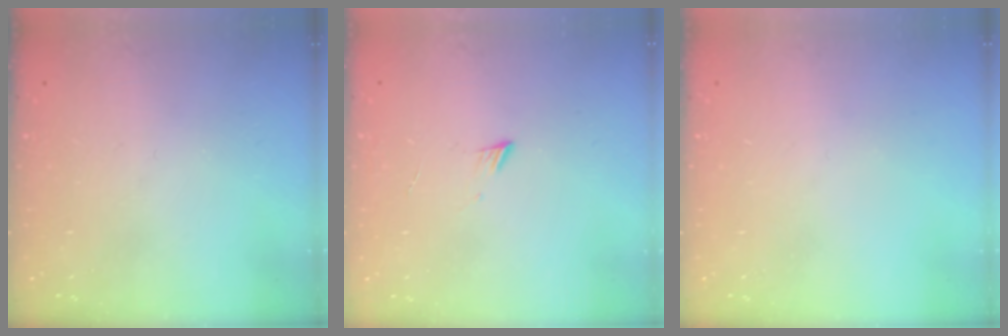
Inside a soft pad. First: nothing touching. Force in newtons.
{"total": 3.5, "press": 3.4, "slide": 0.4}
{"total": 0.0}